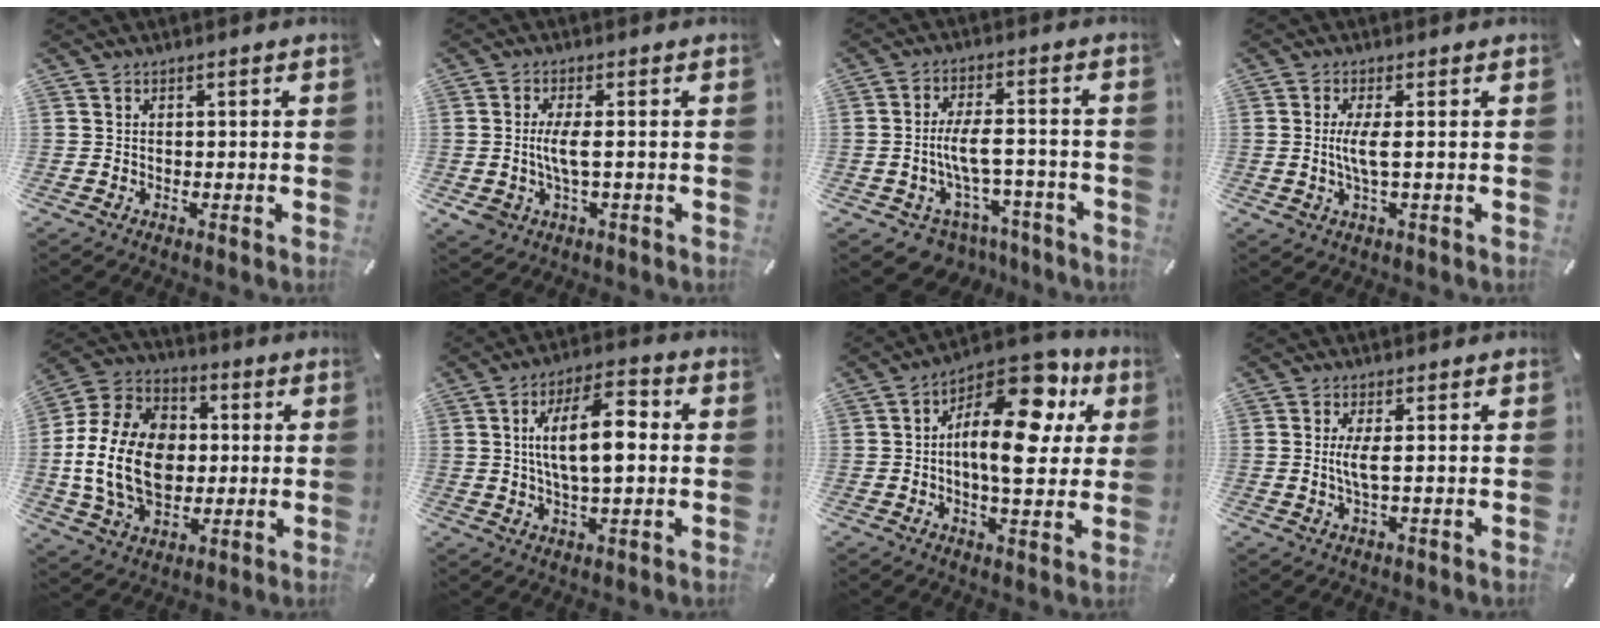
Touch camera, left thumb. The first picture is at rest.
{"total": 6.0, "force": [-0.5, 2.6, 5.4], "torque": [-0.116, -0.002, -0.010]}
{"total": 9.4, "force": [-2.3, 5.8, 7.0], "torque": [-0.132, 0.020, -0.032]}
{"total": 5.1, "force": [0.2, 1.1, 5.0], "torque": [-0.109, -0.008, -0.003]}
{"total": 19.4, "force": [-1.1, 14.6, 12.7], "torque": [-0.277, 0.013, -0.022]}
{"total": 13.0, "force": [1.6, 5.6, 11.6], "torque": [-0.201, 0.006, 0.022]}
{"total": 17.6, "force": [5.6, 8.2, 14.6], "torque": [-0.232, -0.038, 0.090]}
{"total": 4.2, "force": [0.3, 0.7, 4.1], "torque": [-0.086, -0.007, 0.001]}